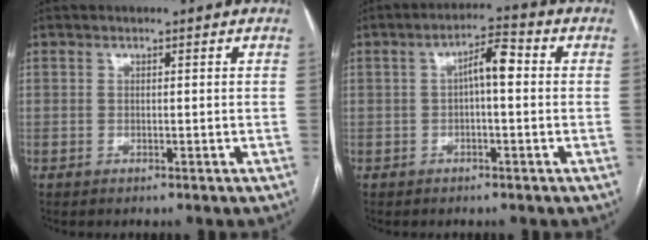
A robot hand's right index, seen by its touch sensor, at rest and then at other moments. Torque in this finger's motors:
{"motor_torque": [0.43, -0.08, 0.18, 0.05]}